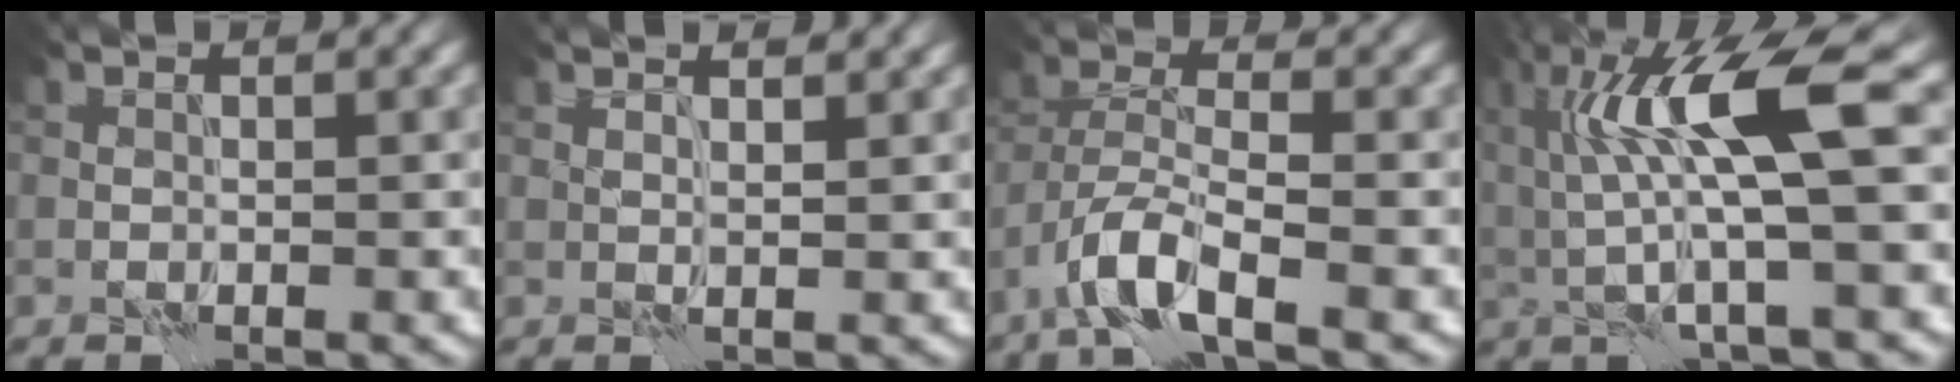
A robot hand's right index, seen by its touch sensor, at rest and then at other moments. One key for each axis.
{"total": 2.6, "fx": 1.9, "fy": 0.8, "fz": 1.5, "tx": -0.014, "ty": 0.008, "tz": 0.005}
{"total": 4.9, "fx": -3.1, "fy": 1.2, "fz": 3.7, "tx": -0.074, "ty": 0.001, "tz": -0.070}
{"total": 9.1, "fx": 1.6, "fy": 1.6, "fz": 8.8, "tx": -0.166, "ty": -0.001, "tz": 0.035}